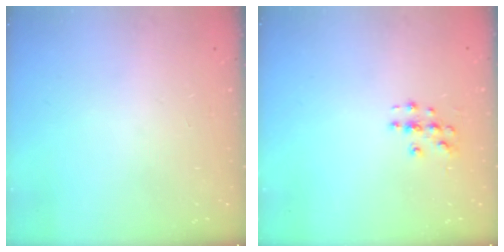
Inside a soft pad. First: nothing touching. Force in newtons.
{"total": 3.3, "press": 3.3, "slide": 0.2}